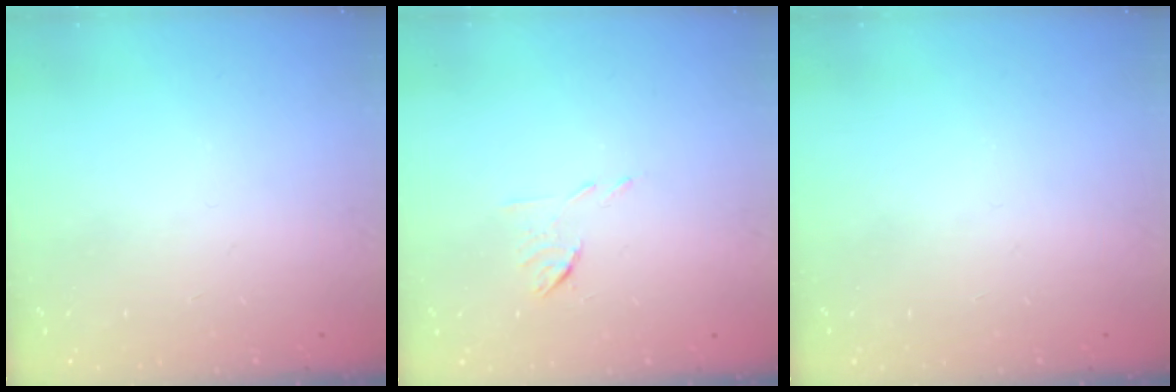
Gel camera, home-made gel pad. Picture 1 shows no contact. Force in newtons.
{"total": 6.0, "press": 6.0, "slide": 0.7}
{"total": 0.0}